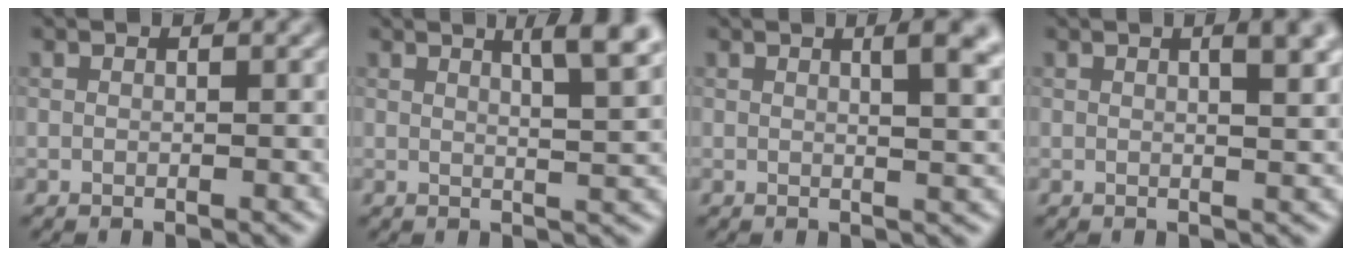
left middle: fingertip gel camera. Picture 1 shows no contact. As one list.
[{"total": 5.1, "force": [2.7, 1.2, 4.2], "torque": [-0.042, 0.011, 0.031]}, {"total": 5.2, "force": [2.0, 2.0, 4.4], "torque": [-0.027, 0.013, 0.018]}, {"total": 4.4, "force": [1.7, 1.6, 3.8], "torque": [-0.026, 0.020, 0.006]}]